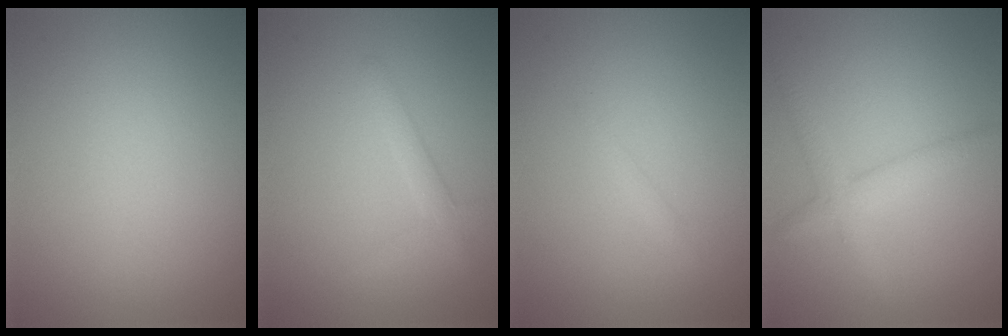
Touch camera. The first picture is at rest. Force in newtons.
{"total": 1.7, "press": 1.7, "slide": 0.1}
{"total": 0.6, "press": 0.6, "slide": 0.1}
{"total": 2.6, "press": 2.6, "slide": 0.1}